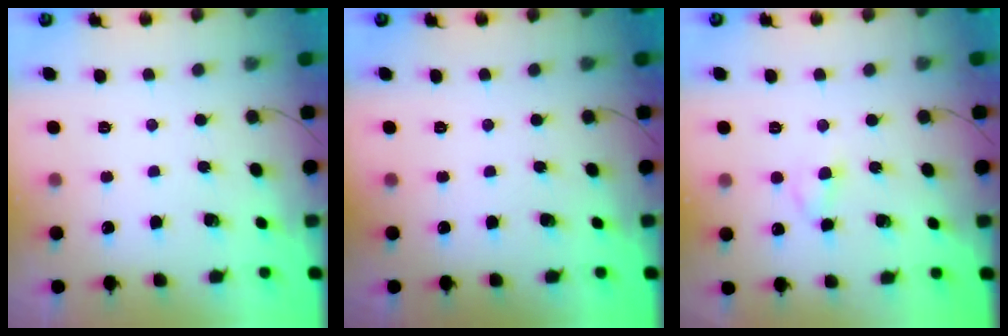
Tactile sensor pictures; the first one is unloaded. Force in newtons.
{"total": 0.0}
{"total": 2.8, "press": 2.5, "slide": 1.2}